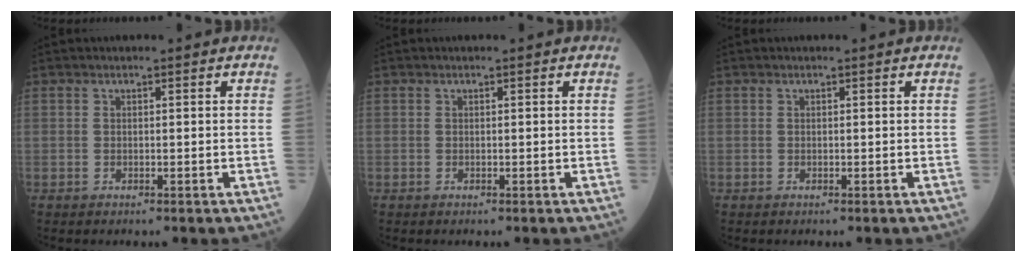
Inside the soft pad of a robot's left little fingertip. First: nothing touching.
{"total": 0.0}
{"total": 0.0}